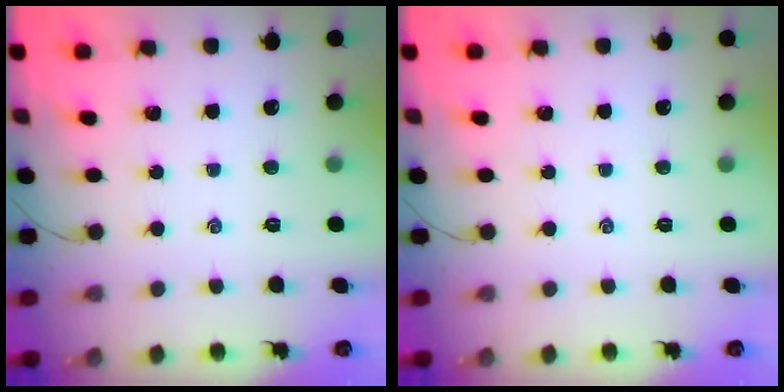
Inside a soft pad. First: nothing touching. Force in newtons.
{"total": 0.0}